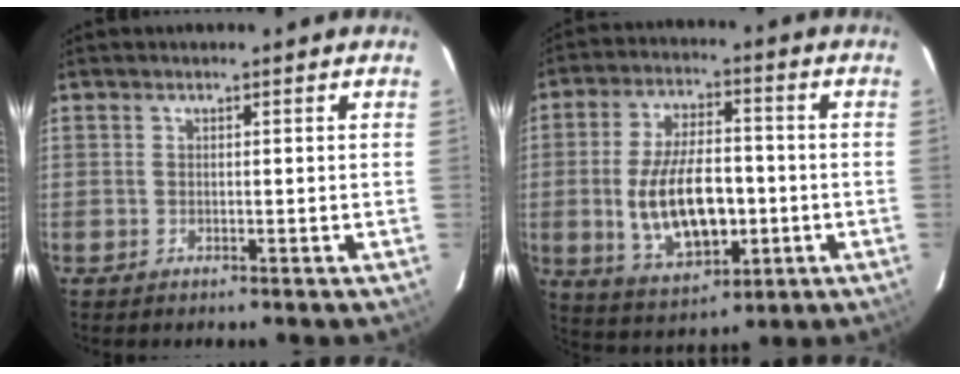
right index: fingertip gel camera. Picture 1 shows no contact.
{"total": 15.2, "force": [-2.4, 7.4, 13.0], "torque": [-0.255, -0.005, -0.024]}